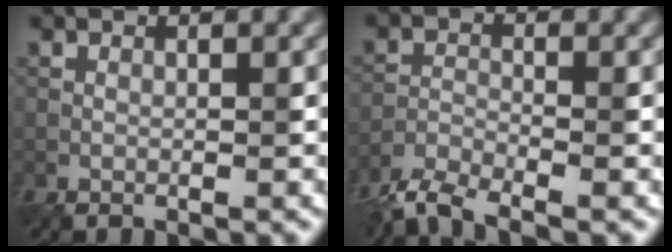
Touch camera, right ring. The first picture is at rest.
{"total": 4.8, "force": [-4.3, 1.1, 1.8], "torque": [-0.044, -0.010, -0.091]}